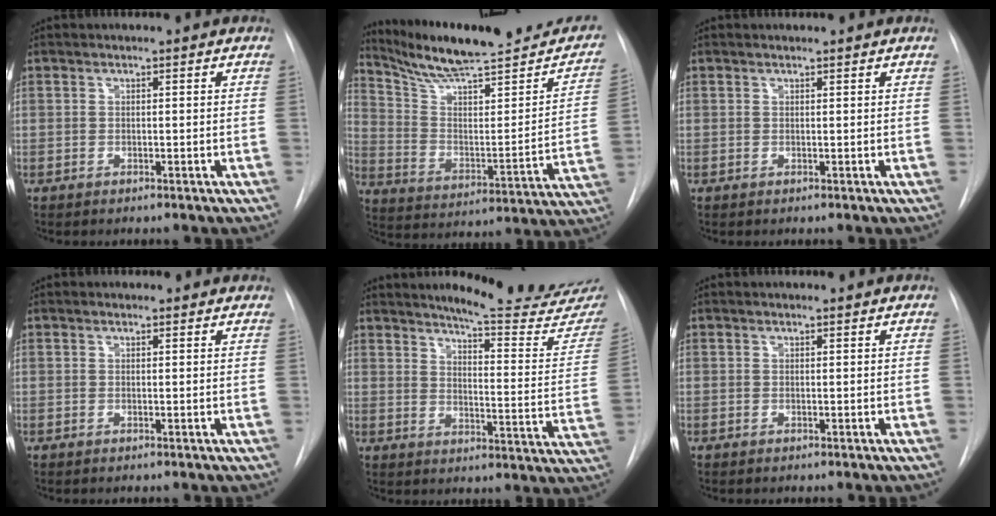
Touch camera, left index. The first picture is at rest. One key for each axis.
{"total": 23.3, "fx": 20.1, "fy": 3.7, "fz": 11.2, "tx": -0.164, "ty": -0.039, "tz": 0.291}
{"total": 0.0}
{"total": 1.4, "fx": 1.1, "fy": 0.8, "fz": 0.2, "tx": -0.002, "ty": 0.003, "tz": 0.004}
{"total": 19.7, "fx": 18.3, "fy": 0.7, "fz": 7.3, "tx": -0.090, "ty": -0.115, "tz": 0.214}
{"total": 0.7, "fx": 0.6, "fy": 0.2, "fz": 0.2, "tx": -0.010, "ty": 0.006, "tz": 0.004}